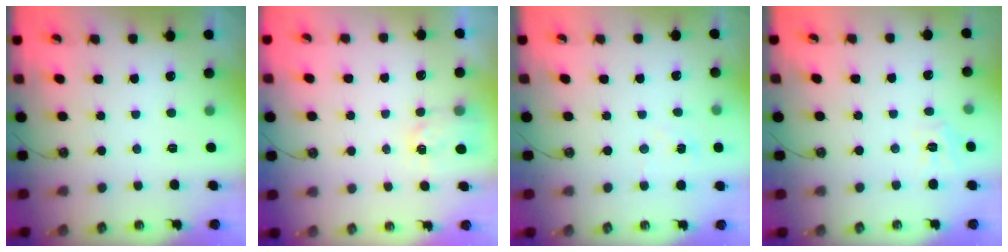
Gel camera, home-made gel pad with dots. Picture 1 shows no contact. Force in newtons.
{"total": 3.0, "press": 2.9, "slide": 0.3}
{"total": 4.2, "press": 4.2, "slide": 0.5}
{"total": 5.4, "press": 5.4, "slide": 0.5}